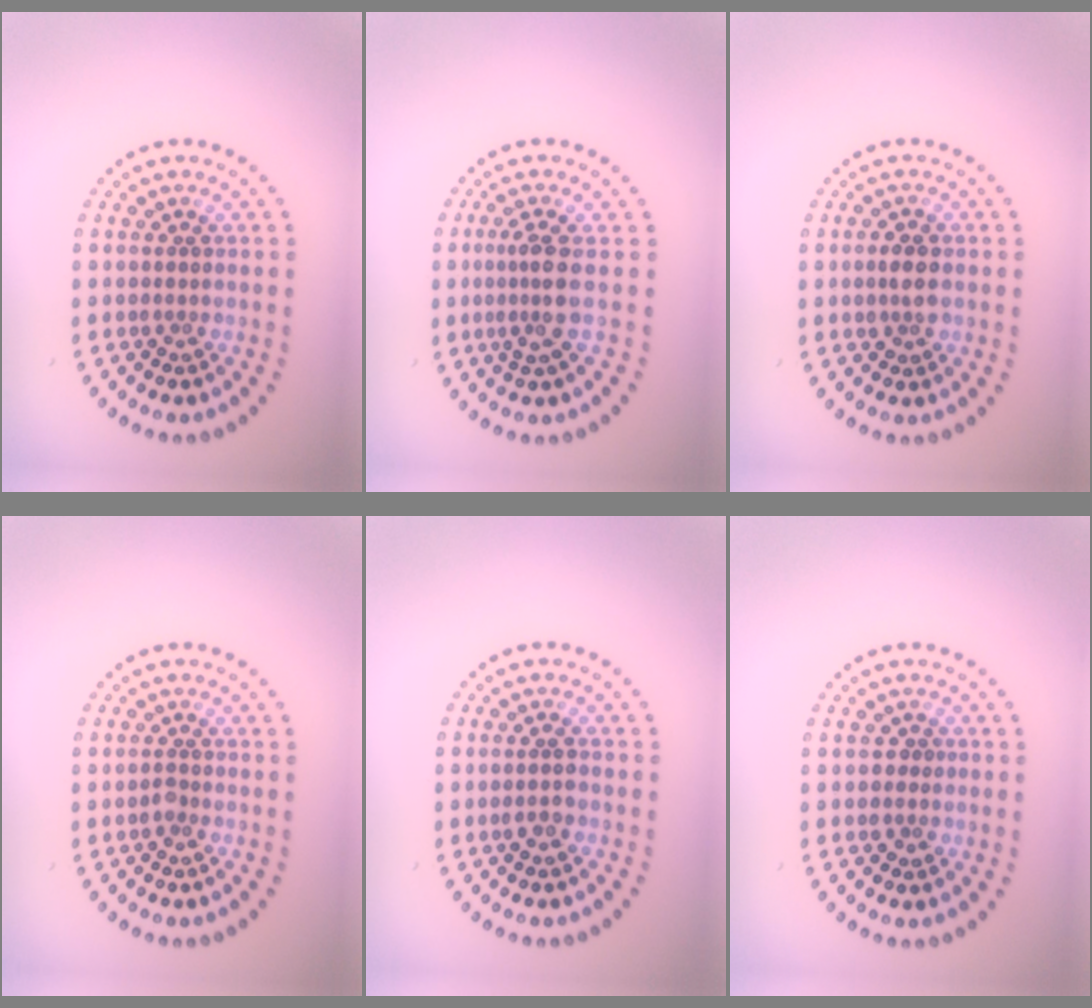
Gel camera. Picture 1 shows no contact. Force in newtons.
{"total": 2.6, "press": 1.9, "slide": 1.7}
{"total": 2.1, "press": 2.1, "slide": 0.3}
{"total": 0.7, "press": 0.5, "slide": 0.5}
{"total": 1.4, "press": 1.3, "slide": 0.4}
{"total": 1.1, "press": 1.0, "slide": 0.4}